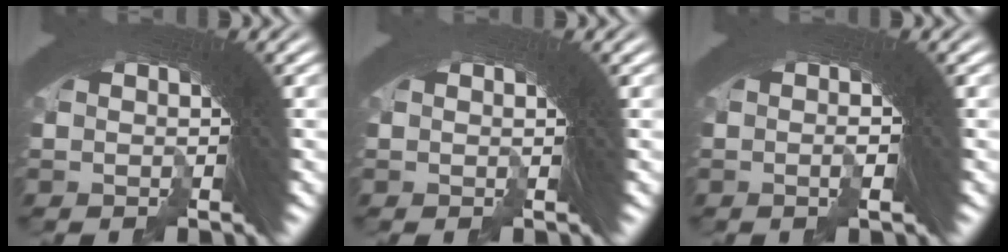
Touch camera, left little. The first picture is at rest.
{"total": 0.6, "force": [-0.4, -0.3, -0.3], "torque": [-0.004, -0.007, -0.005]}
{"total": 2.5, "force": [0.3, 1.4, 2.1], "torque": [-0.015, 0.016, -0.006]}